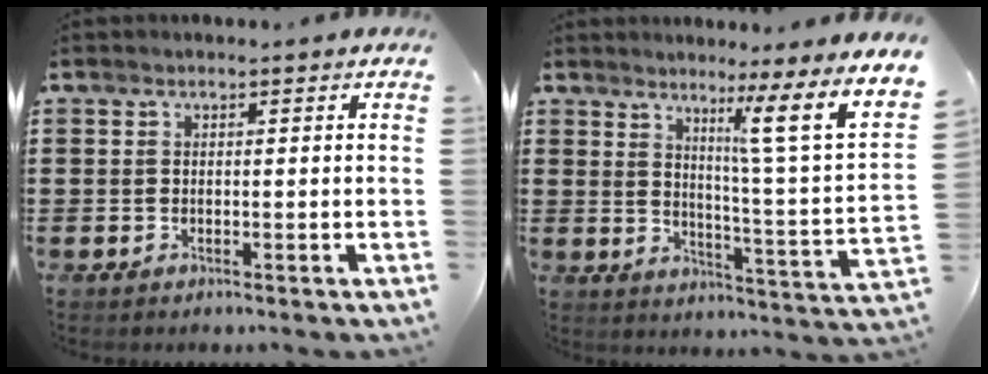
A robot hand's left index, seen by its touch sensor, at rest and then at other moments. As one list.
[{"total": 8.4, "force": [5.3, -1.3, 6.4], "torque": [-0.107, -0.057, 0.071]}]